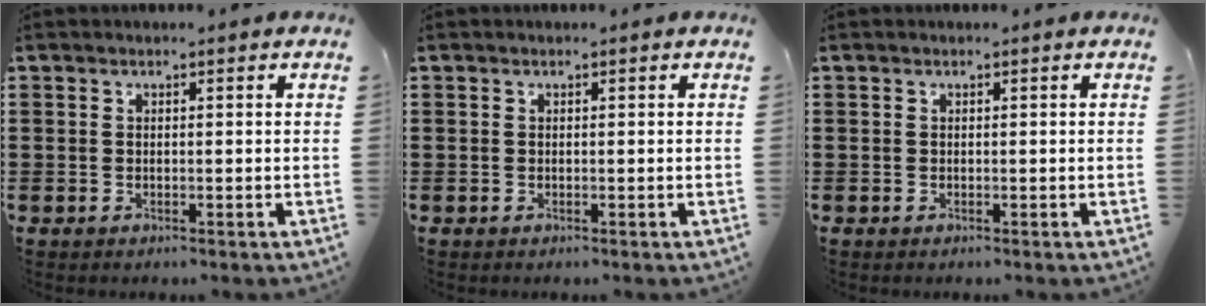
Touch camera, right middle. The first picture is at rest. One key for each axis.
{"total": 0.0}
{"total": 0.0}